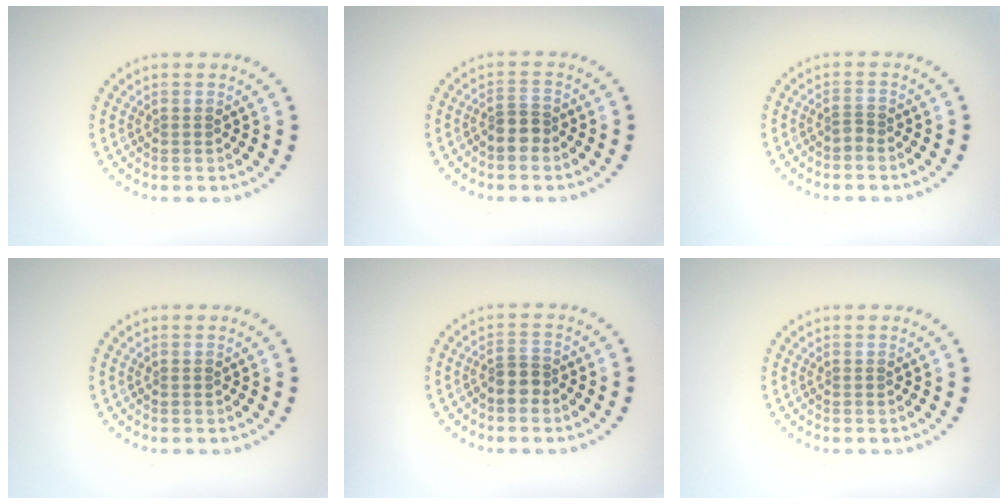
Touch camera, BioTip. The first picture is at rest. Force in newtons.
{"total": 2.2, "press": 1.8, "slide": 1.2}
{"total": 0.7, "press": 0.4, "slide": 0.6}
{"total": 0.0}
{"total": 2.2, "press": 1.8, "slide": 1.2}
{"total": 0.0}